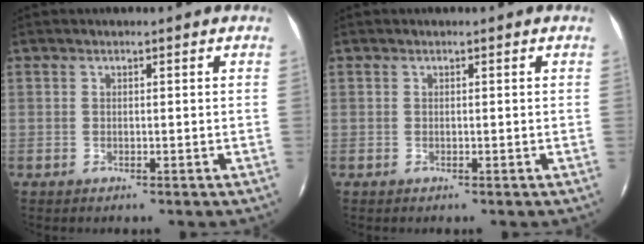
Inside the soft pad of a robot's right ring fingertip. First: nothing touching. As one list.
[{"total": 0.0}]